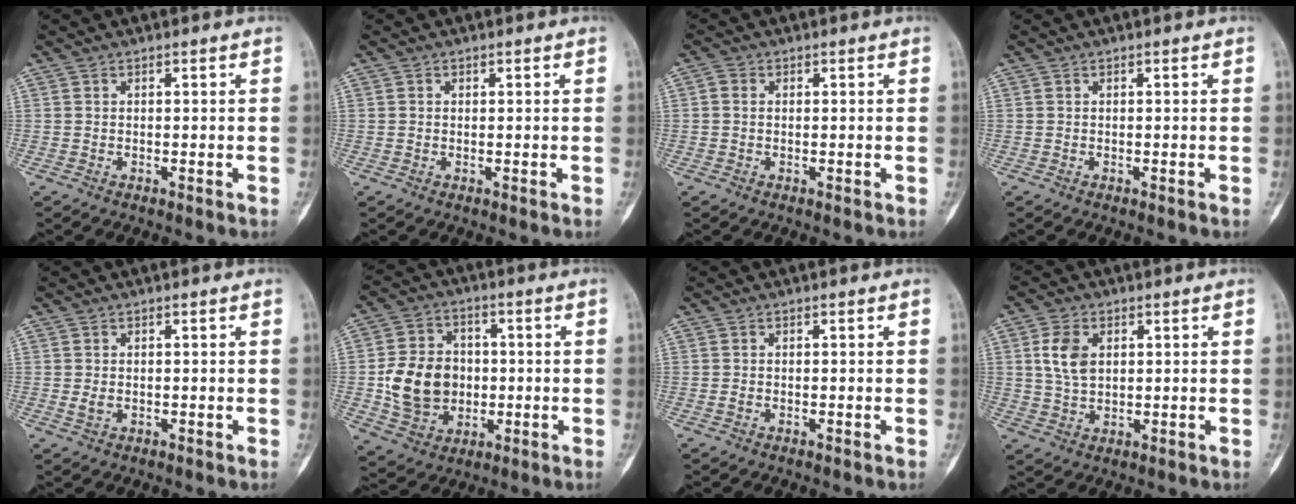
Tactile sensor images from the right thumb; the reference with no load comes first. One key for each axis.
{"total": 0.0}
{"total": 1.2, "fx": -0.1, "fy": 1.0, "fz": 0.8, "tx": -0.011, "ty": 0.002, "tz": -0.005}
{"total": 0.0}
{"total": 1.4, "fx": -0.1, "fy": 1.0, "fz": 1.0, "tx": -0.019, "ty": -0.001, "tz": 0.002}
{"total": 13.6, "fx": -0.8, "fy": 11.1, "fz": 7.8, "tx": -0.112, "ty": 0.009, "tz": -0.007}
{"total": 0.5, "fx": -0.2, "fy": 0.4, "fz": 0.3, "tx": -0.010, "ty": 0.000, "tz": -0.004}
{"total": 6.2, "fx": 1.5, "fy": 4.1, "fz": 4.4, "tx": -0.082, "ty": -0.003, "tz": 0.029}